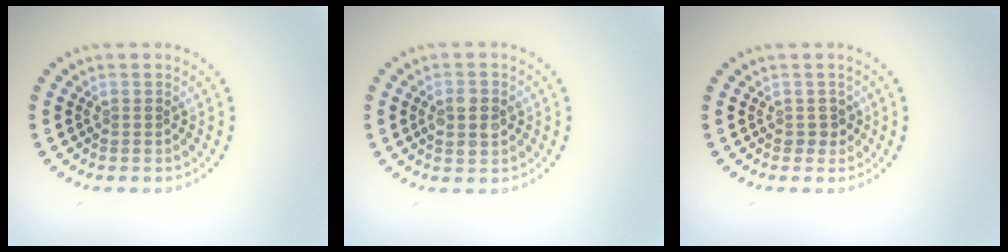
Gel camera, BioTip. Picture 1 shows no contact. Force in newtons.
{"total": 2.7, "press": 2.7, "slide": 0.1}
{"total": 1.2, "press": 1.0, "slide": 0.5}